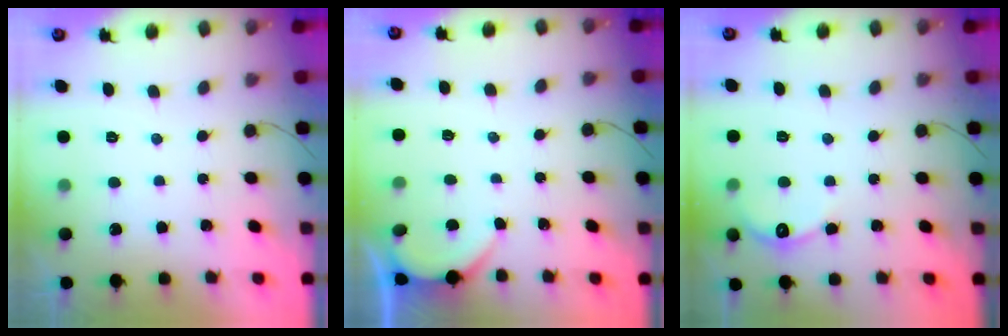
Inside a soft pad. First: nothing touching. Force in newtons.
{"total": 2.1, "press": 2.1, "slide": 0.3}
{"total": 3.9, "press": 3.9, "slide": 0.4}